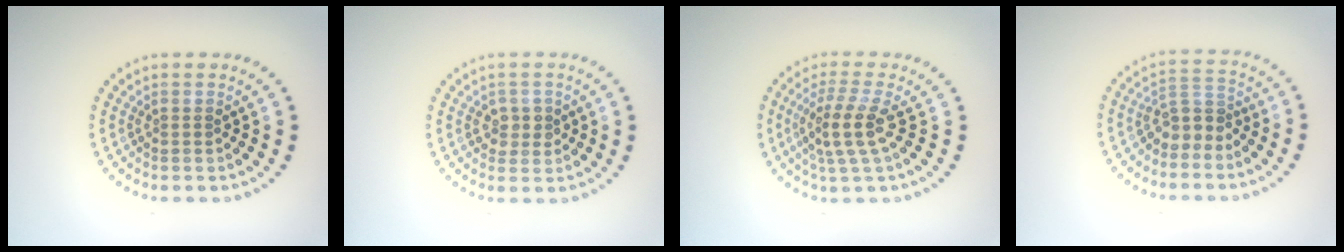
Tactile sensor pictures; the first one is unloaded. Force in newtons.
{"total": 1.8, "press": 1.8, "slide": 0.2}
{"total": 3.6, "press": 3.0, "slide": 2.0}
{"total": 2.6, "press": 2.3, "slide": 1.2}